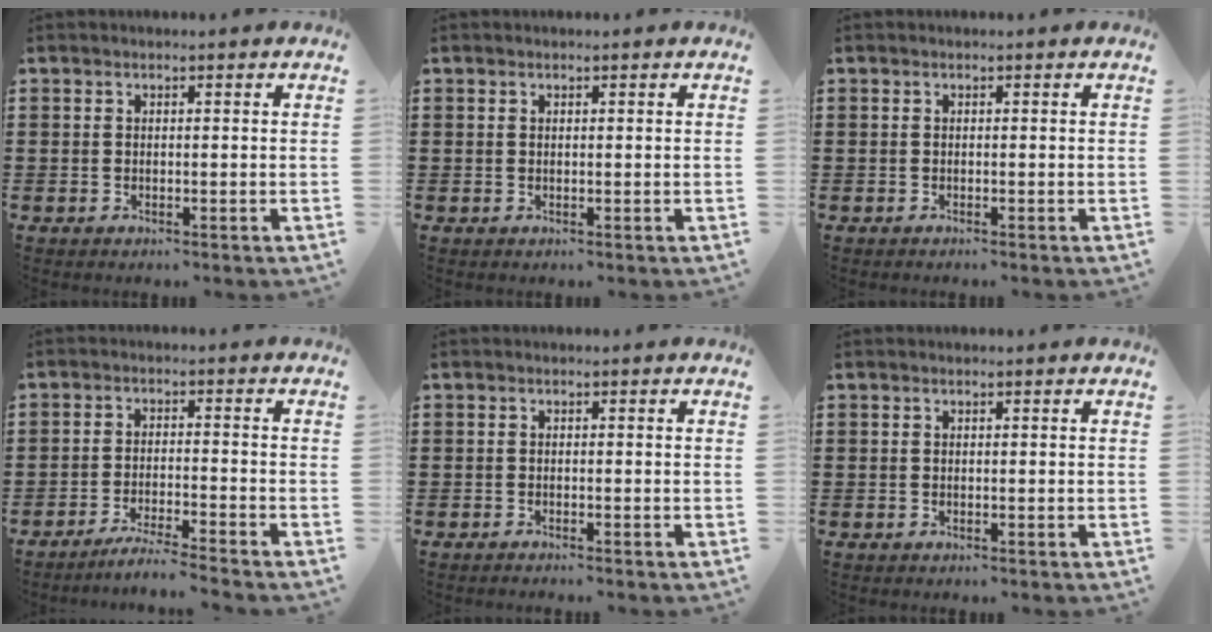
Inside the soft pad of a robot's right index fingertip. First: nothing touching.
{"total": 0.0}
{"total": 0.0}
{"total": 3.8, "force": [-3.6, -0.5, 1.2], "torque": [-0.020, -0.003, -0.071]}
{"total": 0.6, "force": [-0.6, 0.0, 0.1], "torque": [-0.004, -0.002, -0.013]}
{"total": 0.0}